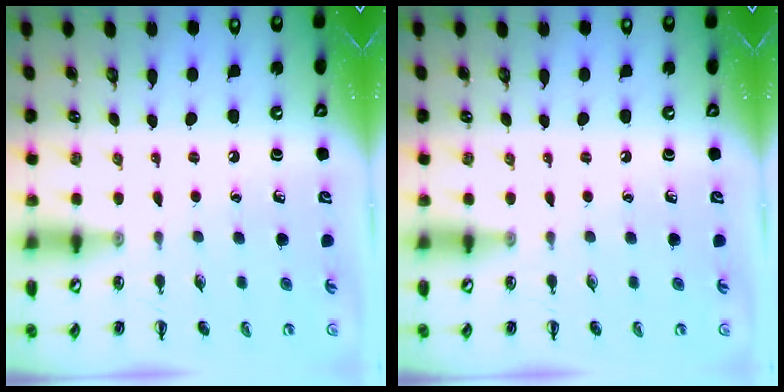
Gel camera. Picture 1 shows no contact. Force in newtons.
{"total": 0.0}